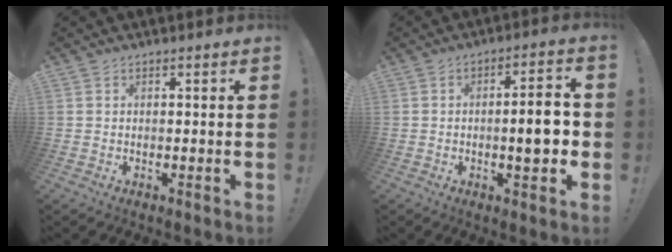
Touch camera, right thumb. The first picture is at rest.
{"total": 8.3, "force": [-1.1, 2.0, 7.9], "torque": [-0.116, 0.004, -0.022]}